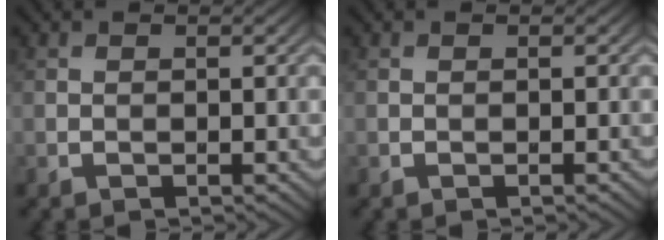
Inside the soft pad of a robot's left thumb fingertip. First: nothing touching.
{"total": 0.0}